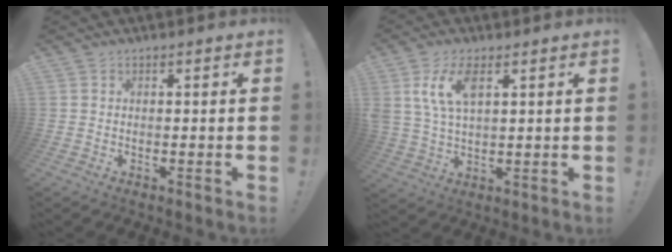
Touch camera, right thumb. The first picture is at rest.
{"total": 9.5, "force": [3.8, 4.6, 7.4], "torque": [-0.142, -0.007, 0.068]}